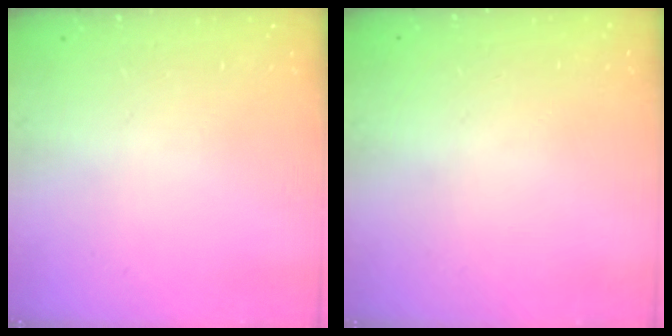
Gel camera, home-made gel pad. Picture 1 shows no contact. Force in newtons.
{"total": 0.0}